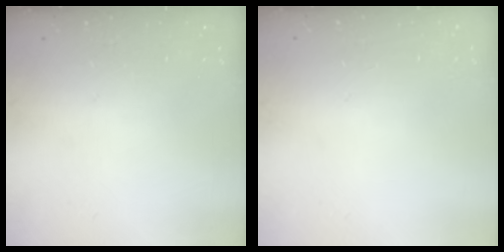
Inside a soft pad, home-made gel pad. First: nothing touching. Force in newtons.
{"total": 0.0}